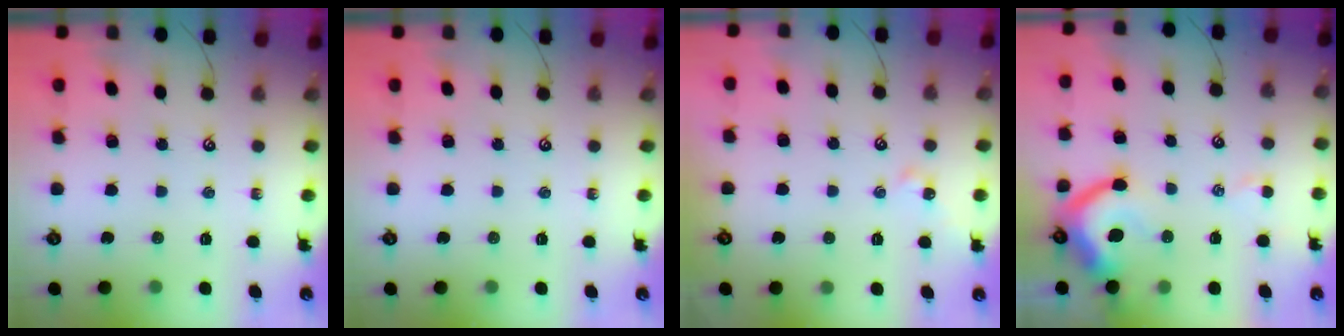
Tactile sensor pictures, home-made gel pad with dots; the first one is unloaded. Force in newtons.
{"total": 0.0}
{"total": 0.9, "press": 0.9, "slide": 0.2}
{"total": 8.9, "press": 8.7, "slide": 1.6}